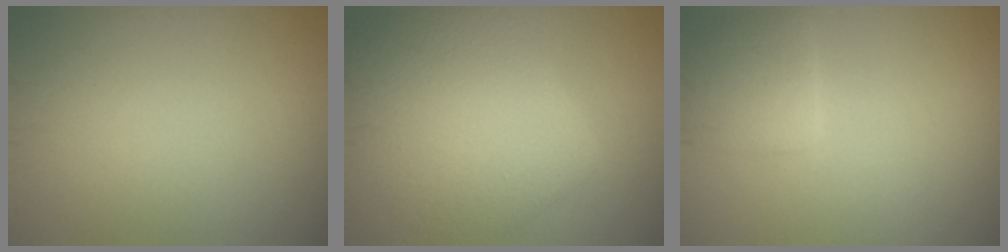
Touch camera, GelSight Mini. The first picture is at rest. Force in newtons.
{"total": 11.0, "press": 11.0, "slide": 0.7}
{"total": 2.7, "press": 2.7, "slide": 0.2}